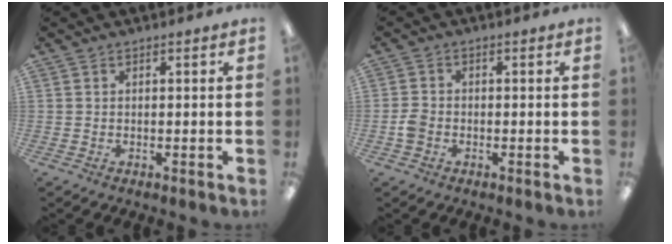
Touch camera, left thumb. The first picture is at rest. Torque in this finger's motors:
{"motor_torque": [-0.08, 0.09, 0.05, -0.03, 0.01]}